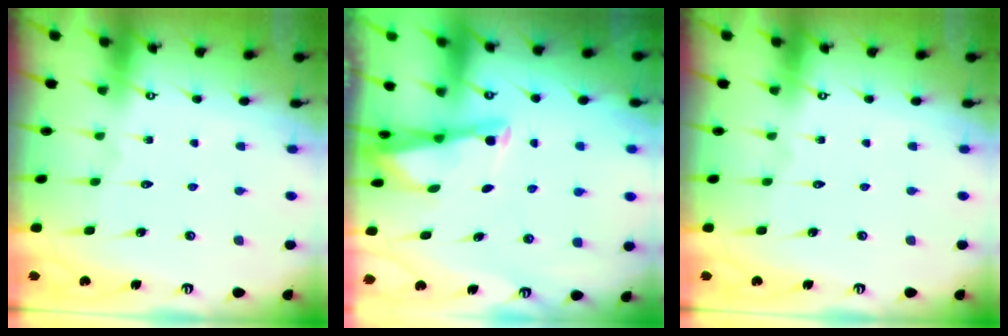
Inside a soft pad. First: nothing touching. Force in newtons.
{"total": 2.5, "press": 2.5, "slide": 0.2}
{"total": 0.0}